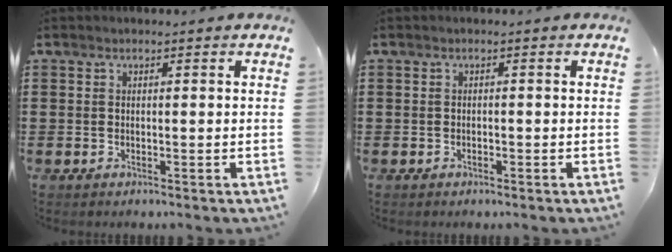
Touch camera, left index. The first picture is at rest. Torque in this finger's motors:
{"motor_torque": [-0.19, 0.05, 0.05, 0.00]}